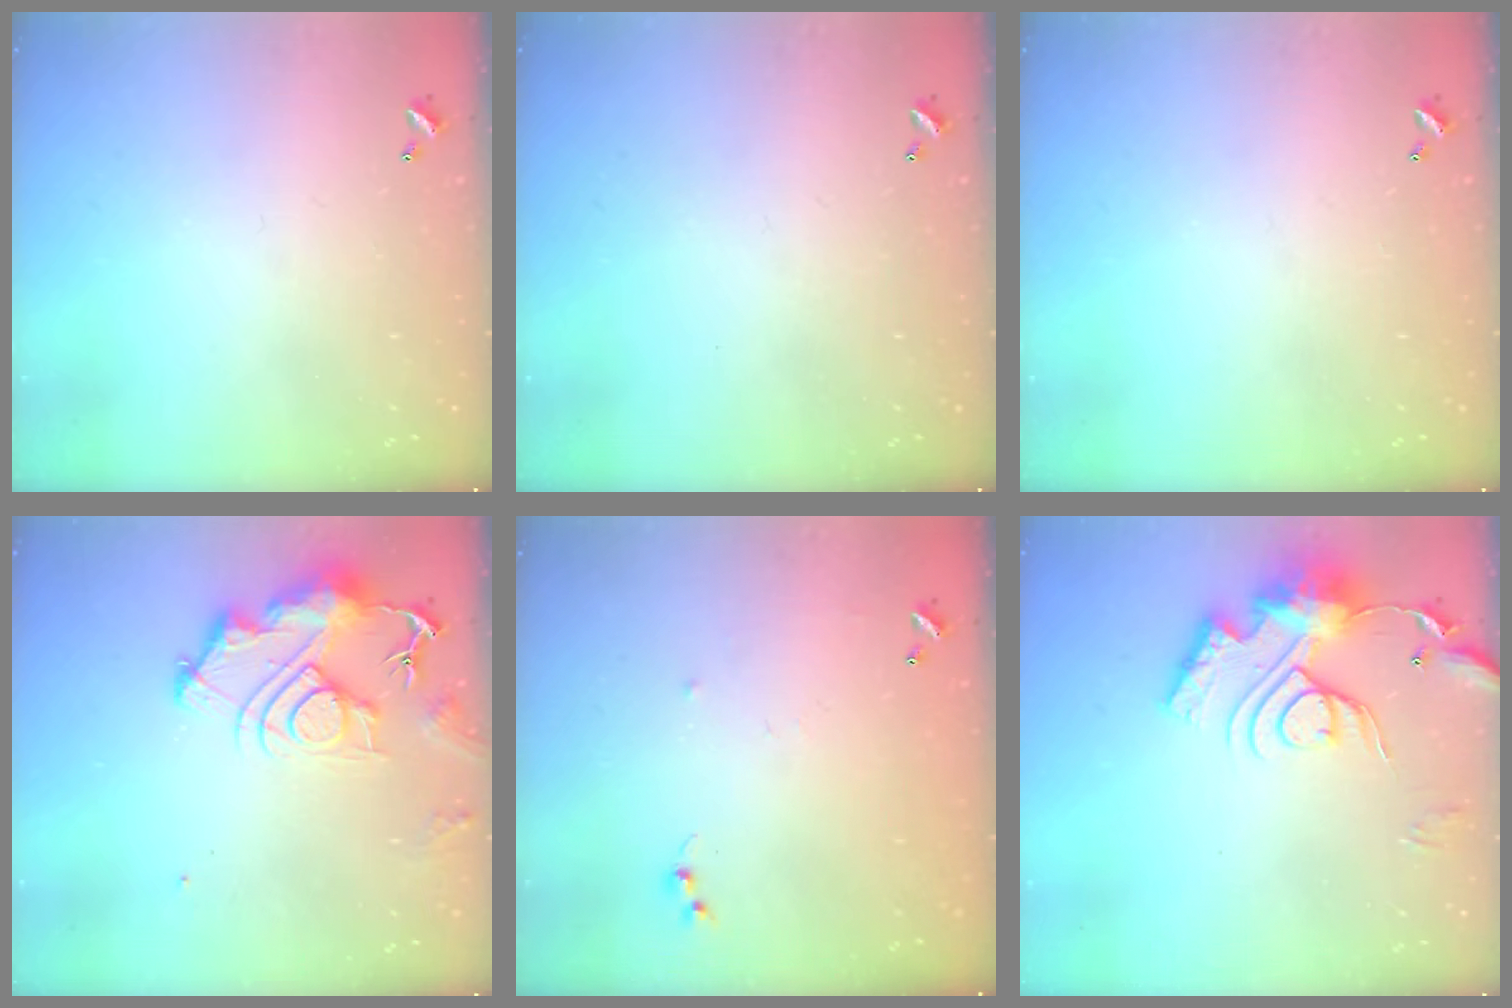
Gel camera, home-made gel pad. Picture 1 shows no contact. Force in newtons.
{"total": 0.0}
{"total": 0.0}
{"total": 12.2, "press": 12.1, "slide": 1.4}
{"total": 5.8, "press": 5.7, "slide": 0.8}
{"total": 18.0, "press": 18.0, "slide": 1.7}